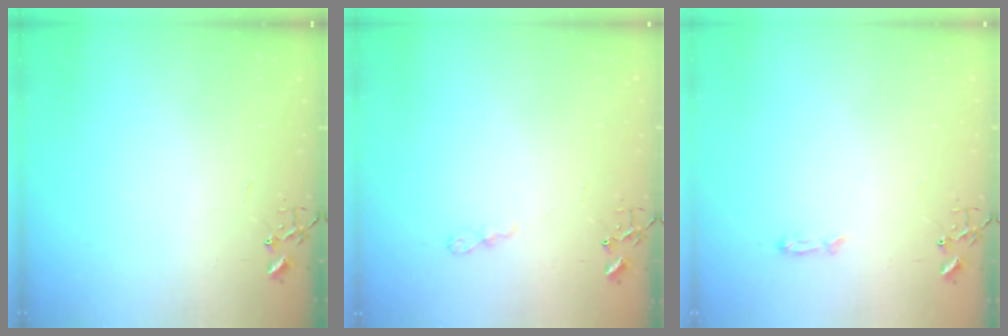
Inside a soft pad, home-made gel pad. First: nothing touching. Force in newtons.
{"total": 4.8, "press": 4.7, "slide": 0.6}
{"total": 3.4, "press": 3.3, "slide": 0.5}